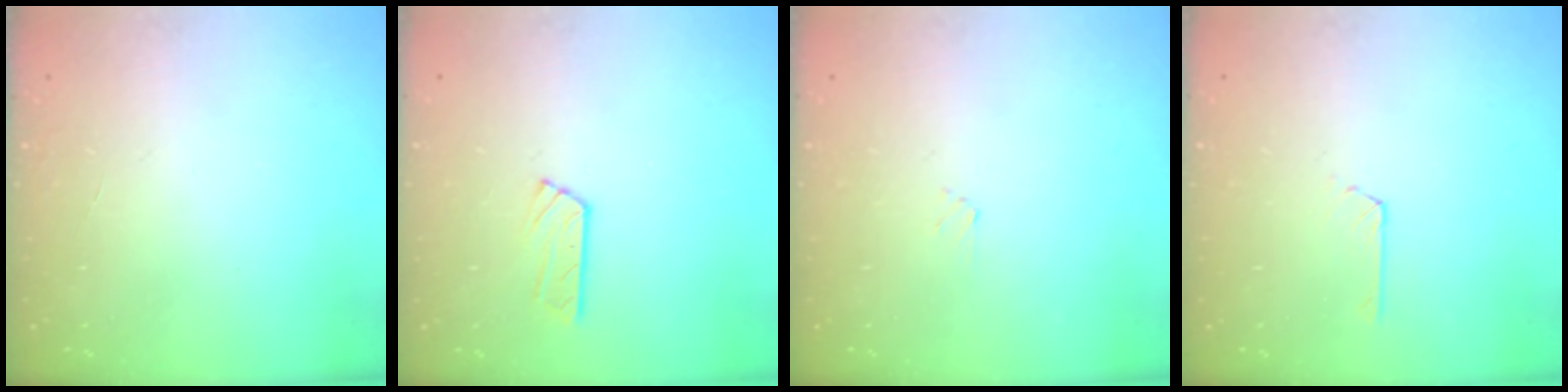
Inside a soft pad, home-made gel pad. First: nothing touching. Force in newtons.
{"total": 3.6, "press": 3.6, "slide": 0.4}
{"total": 1.9, "press": 1.9, "slide": 0.2}
{"total": 1.9, "press": 1.9, "slide": 0.2}